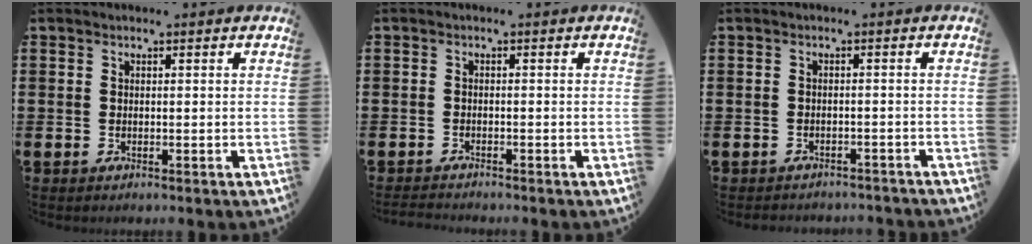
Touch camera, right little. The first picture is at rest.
{"total": 1.0, "force": [-1.0, 0.0, 0.1], "torque": [-0.003, -0.001, -0.019]}
{"total": 1.1, "force": [-1.1, 0.0, -0.1], "torque": [-0.003, 0.003, -0.023]}